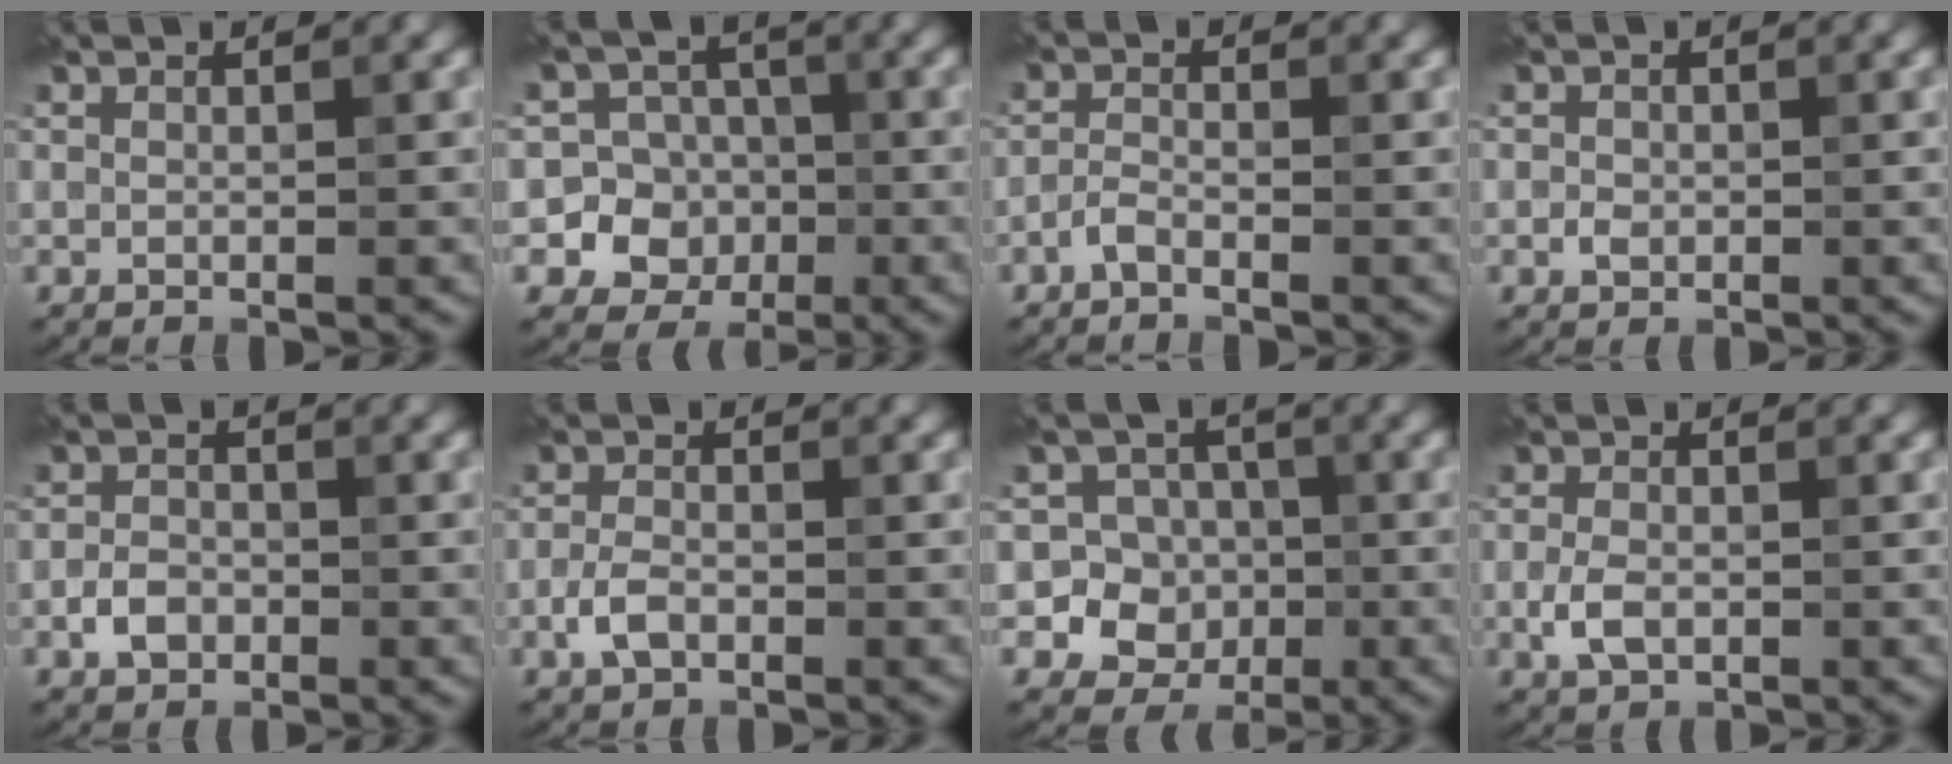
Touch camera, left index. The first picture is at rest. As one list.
[{"total": 9.4, "force": [-2.4, 9.0, 1.4], "torque": [-0.030, 0.004, -0.055]}, {"total": 1.4, "force": [-1.0, 0.4, 0.8], "torque": [-0.021, 0.002, -0.025]}, {"total": 1.1, "force": [-0.3, 0.9, 0.5], "torque": [-0.006, -0.003, -0.009]}, {"total": 2.4, "force": [-1.0, 1.8, 1.2], "torque": [-0.019, 0.002, -0.024]}, {"total": 2.3, "force": [-1.0, 1.4, 1.6], "torque": [-0.034, 0.002, -0.024]}, {"total": 8.8, "force": [-1.7, 8.5, 1.7], "torque": [-0.036, 0.014, -0.053]}, {"total": 2.6, "force": [-0.6, 1.7, 1.8], "torque": [-0.038, -0.003, -0.013]}]